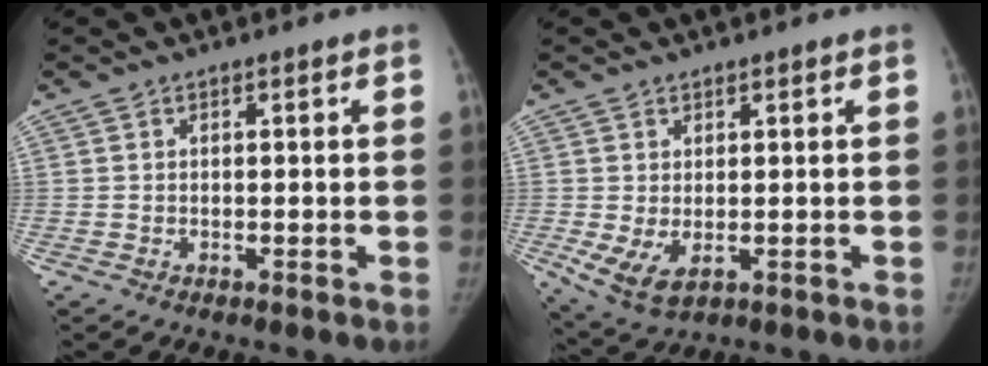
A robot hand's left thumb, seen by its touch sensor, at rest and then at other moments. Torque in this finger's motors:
{"motor_torque": [0.21, 0.28, 0.70, -0.81, 0.18]}